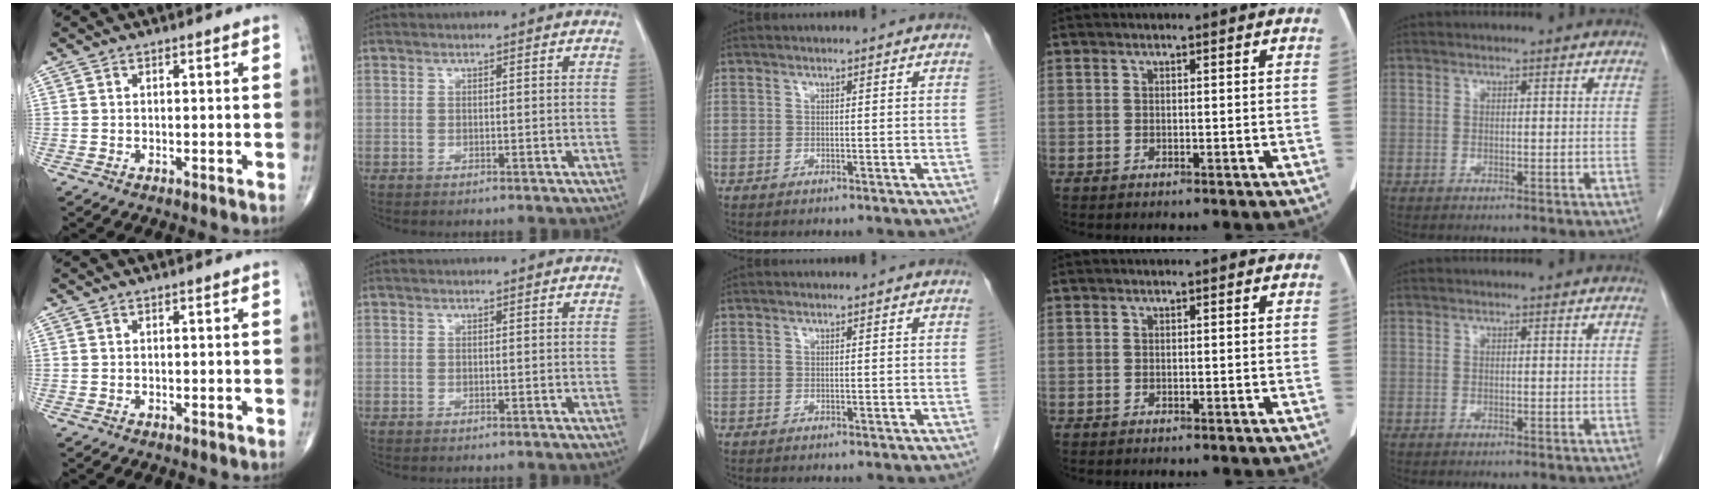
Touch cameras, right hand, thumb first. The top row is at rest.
{}